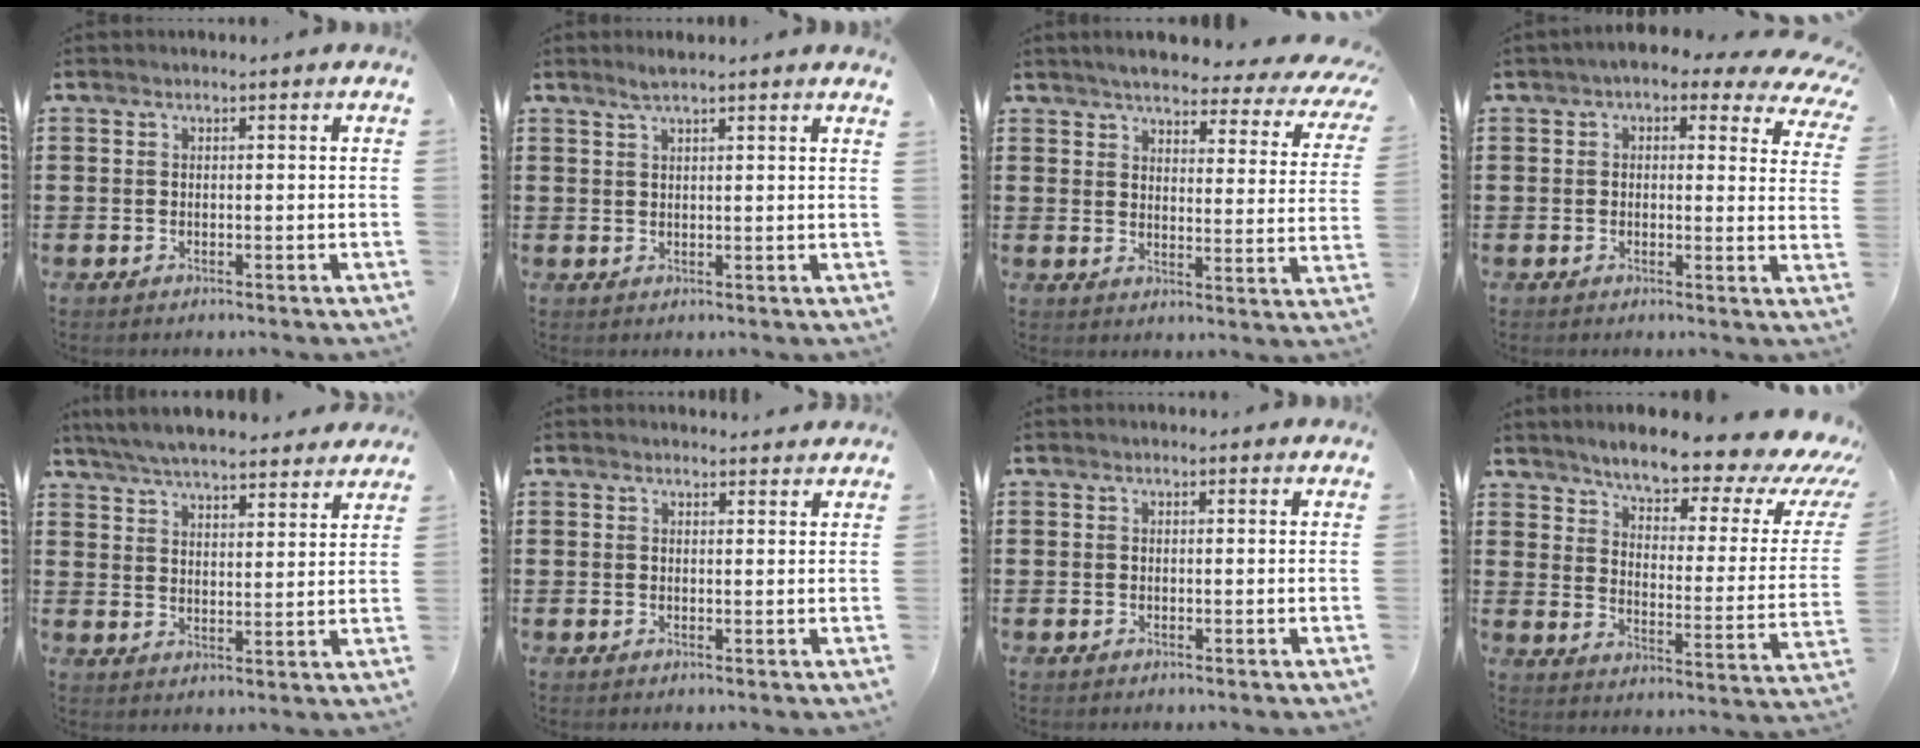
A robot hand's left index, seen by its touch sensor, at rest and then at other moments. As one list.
[{"total": 2.4, "force": [2.1, -0.2, 1.2], "torque": [-0.028, 0.002, 0.040]}, {"total": 4.9, "force": [4.4, 0.3, 2.0], "torque": [-0.051, -0.034, 0.071]}, {"total": 3.0, "force": [1.9, 1.5, 1.8], "torque": [-0.044, -0.006, 0.031]}, {"total": 6.1, "force": [5.9, 0.2, 1.2], "torque": [-0.049, -0.030, 0.106]}, {"total": 1.4, "force": [1.4, 0.2, 0.1], "torque": [-0.006, -0.001, 0.028]}, {"total": 0.0}, {"total": 7.9, "force": [6.8, 1.0, 3.9], "torque": [-0.083, -0.053, 0.108]}]